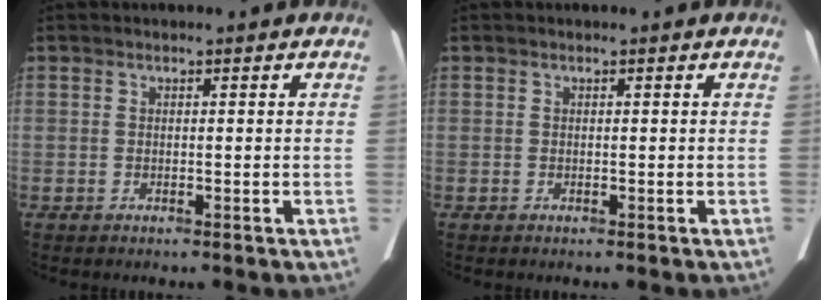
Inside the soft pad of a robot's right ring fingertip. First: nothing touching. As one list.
[{"total": 0.0}]